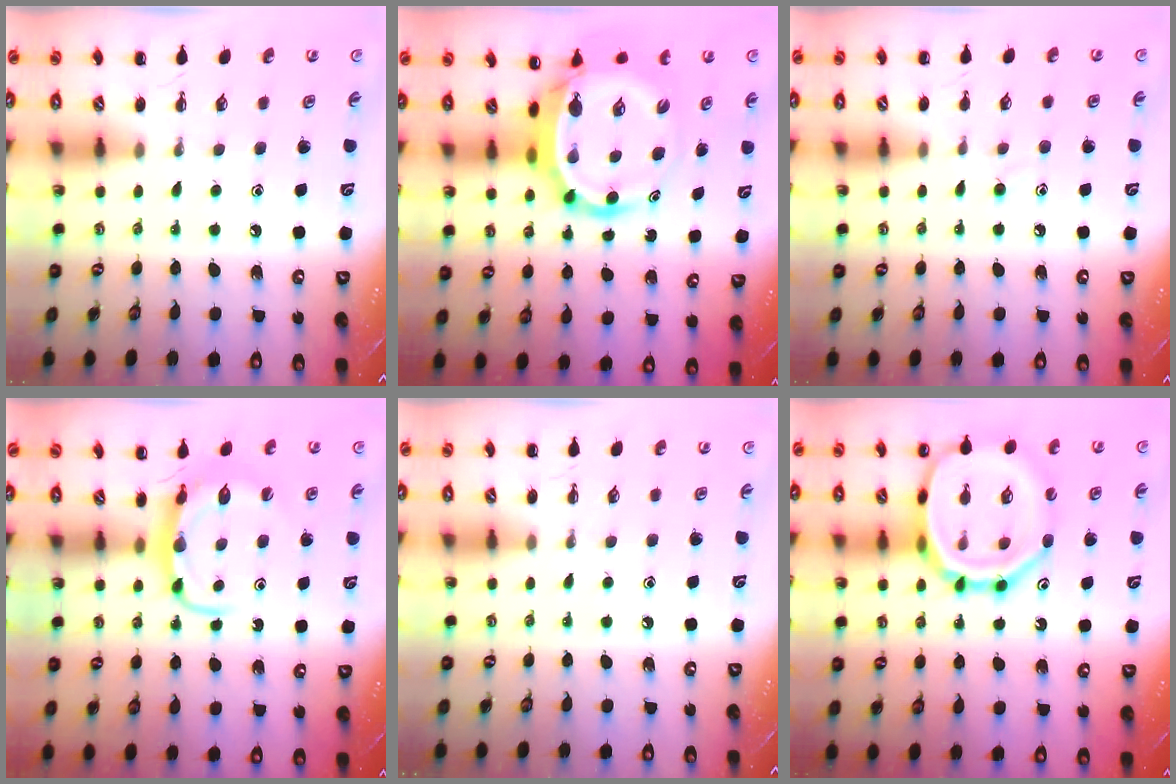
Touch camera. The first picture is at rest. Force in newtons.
{"total": 8.5, "press": 8.1, "slide": 2.5}
{"total": 6.6, "press": 6.3, "slide": 2.1}
{"total": 6.3, "press": 6.3, "slide": 0.7}
{"total": 0.0}
{"total": 18.9, "press": 18.8, "slide": 2.1}